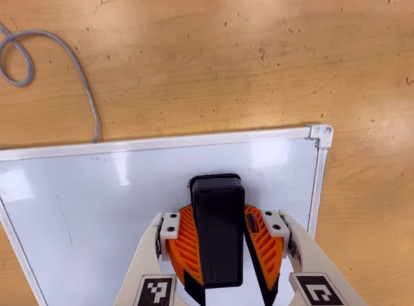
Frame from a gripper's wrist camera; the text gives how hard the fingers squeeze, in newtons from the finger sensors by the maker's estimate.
{"total": 15.1, "left": 18.0, "right": 12.2}